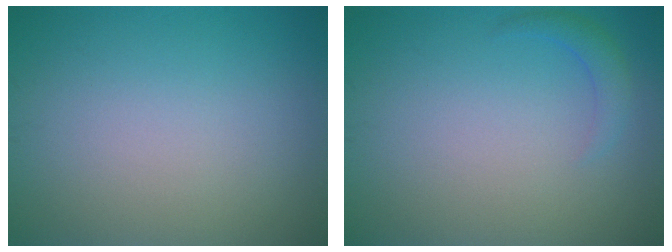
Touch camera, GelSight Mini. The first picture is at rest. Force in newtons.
{"total": 1.4, "press": 1.4, "slide": 0.1}